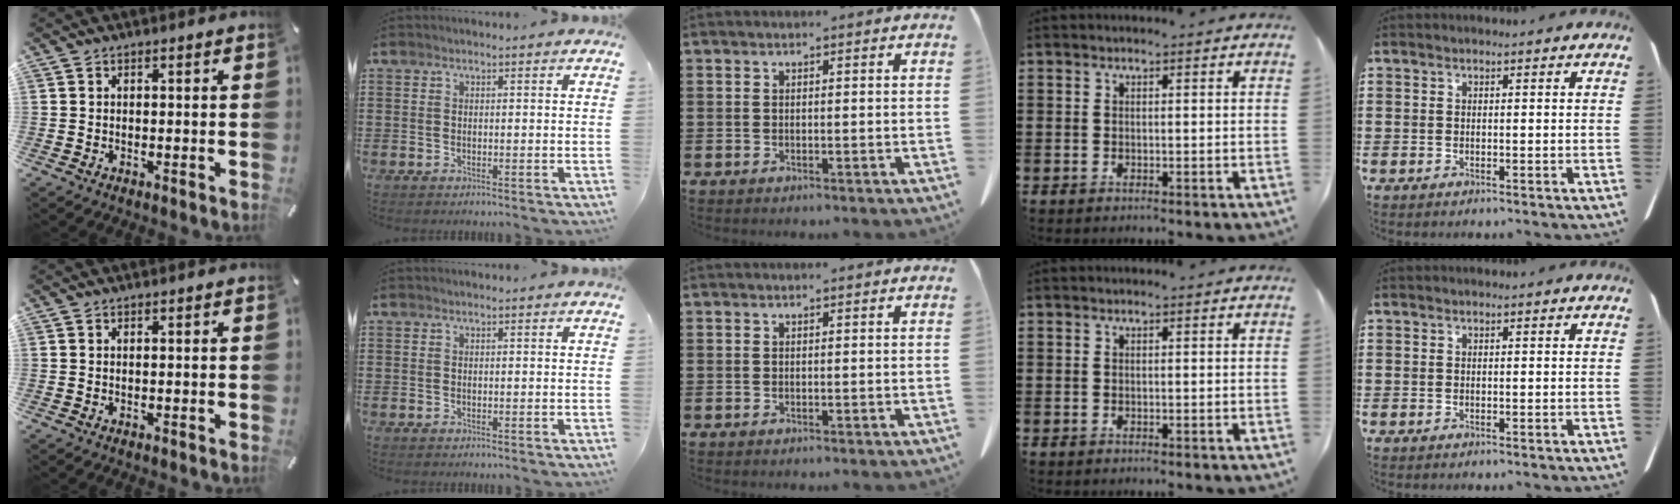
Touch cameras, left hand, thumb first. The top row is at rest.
{}